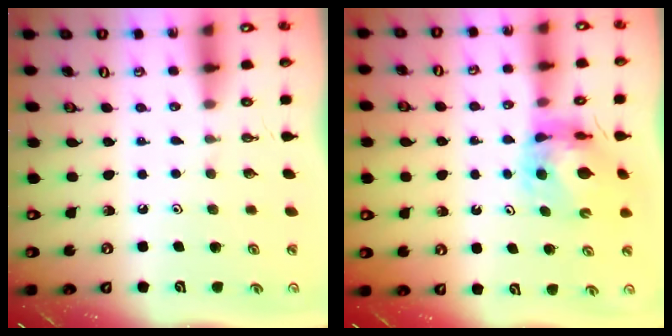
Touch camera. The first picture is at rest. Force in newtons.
{"total": 10.6, "press": 10.5, "slide": 1.3}